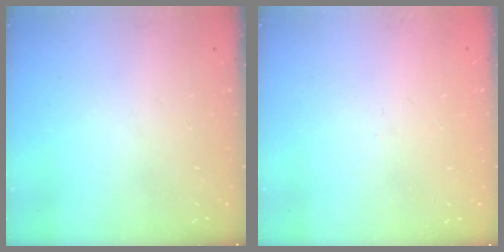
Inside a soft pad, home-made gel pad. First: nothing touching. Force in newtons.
{"total": 0.0}